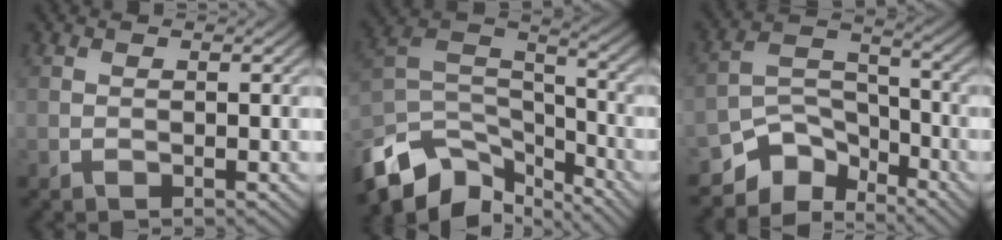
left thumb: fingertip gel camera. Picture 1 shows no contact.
{"total": 12.7, "force": [-8.8, 6.2, 6.7], "torque": [-0.172, -0.014, -0.161]}
{"total": 8.3, "force": [-6.2, 4.4, 3.2], "torque": [-0.055, -0.003, -0.124]}